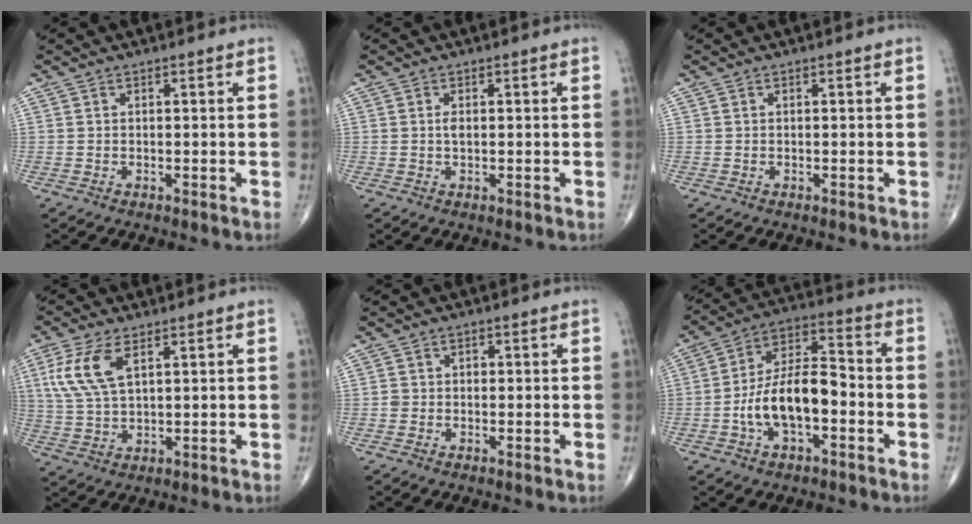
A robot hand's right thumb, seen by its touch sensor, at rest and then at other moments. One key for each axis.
{"total": 1.1, "fx": 0.1, "fy": 0.5, "fz": 1.0, "tx": -0.019, "ty": -0.001, "tz": 0.001}
{"total": 0.0}
{"total": 9.1, "fx": 3.5, "fy": 4.2, "fz": 7.3, "tx": -0.165, "ty": -0.002, "tz": 0.075}
{"total": 1.4, "fx": -0.2, "fy": 1.4, "fz": 0.4, "tx": 0.003, "ty": 0.007, "tz": -0.004}
{"total": 13.9, "fx": -3.5, "fy": 6.8, "fz": 11.7, "tx": -0.207, "ty": 0.045, "tz": -0.068}